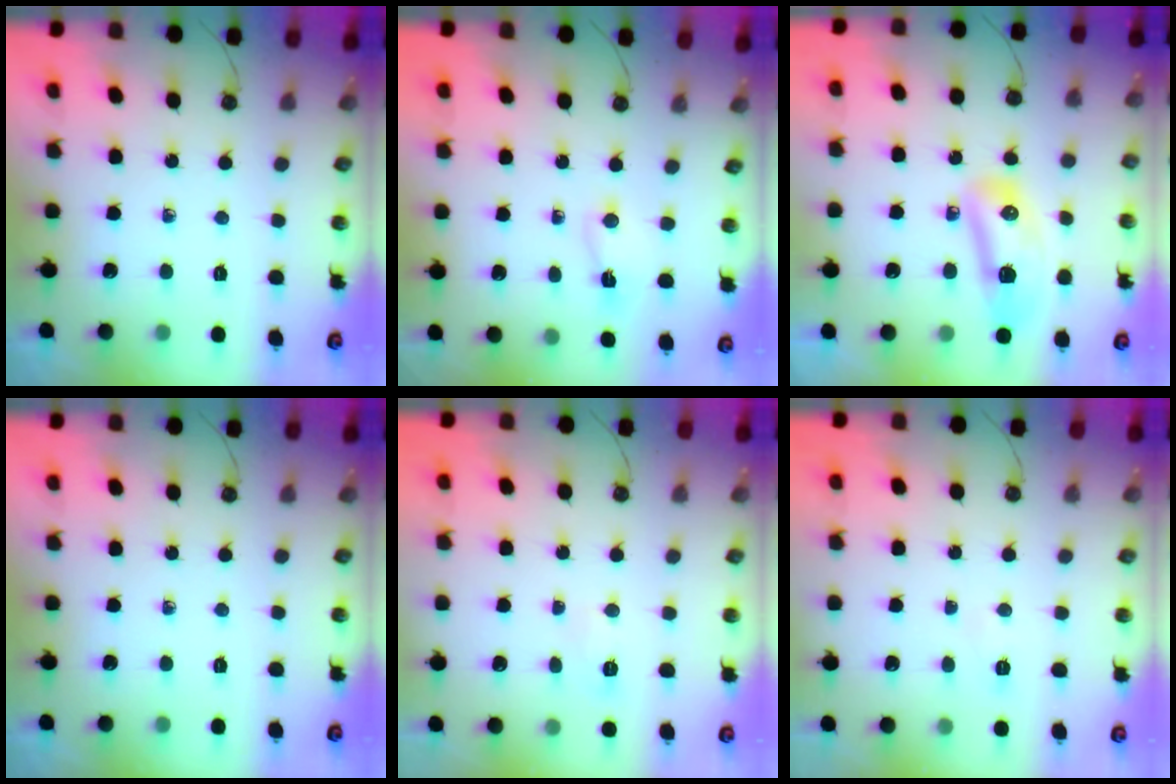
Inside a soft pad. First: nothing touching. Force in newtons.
{"total": 2.2, "press": 1.9, "slide": 1.1}
{"total": 17.0, "press": 13.5, "slide": 10.4}
{"total": 0.0}
{"total": 3.7, "press": 3.7, "slide": 0.6}
{"total": 4.4, "press": 4.4, "slide": 0.5}